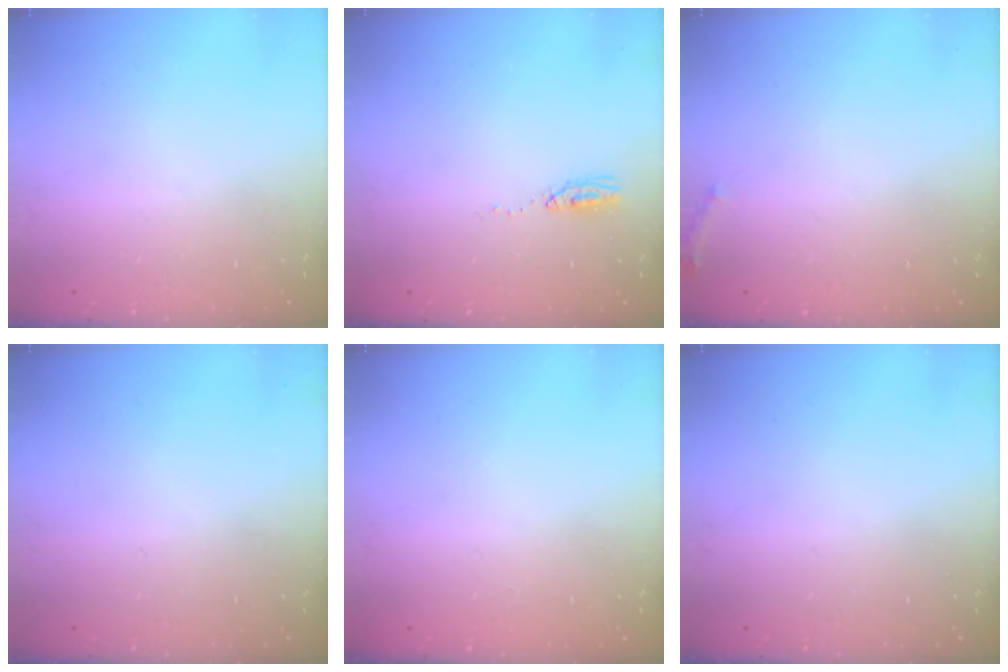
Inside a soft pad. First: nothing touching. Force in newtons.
{"total": 9.3, "press": 5.1, "slide": 7.7}
{"total": 5.1, "press": 4.8, "slide": 1.8}
{"total": 0.0}
{"total": 0.0}
{"total": 0.0}